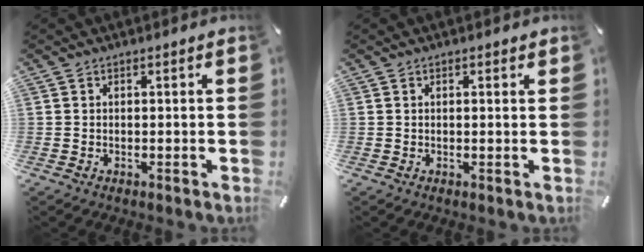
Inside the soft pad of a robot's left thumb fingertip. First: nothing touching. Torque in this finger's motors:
{"motor_torque": [-0.04, -0.29, 0.05, 0.10, 0.00]}